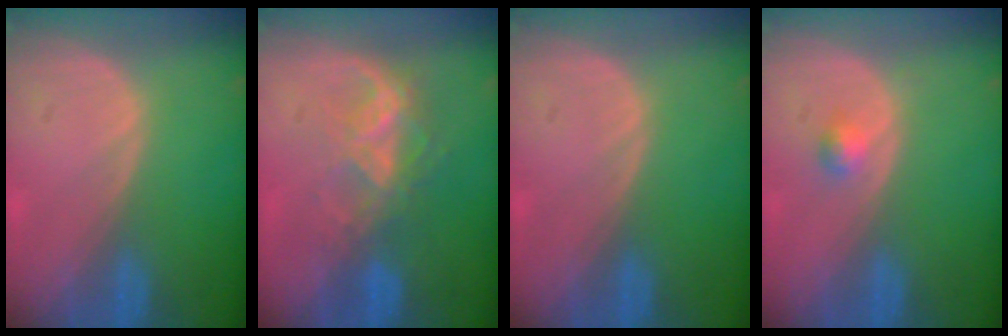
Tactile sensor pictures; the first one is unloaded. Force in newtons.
{"total": 6.8, "press": 6.0, "slide": 3.2}
{"total": 0.0}
{"total": 1.8, "press": 1.6, "slide": 0.9}